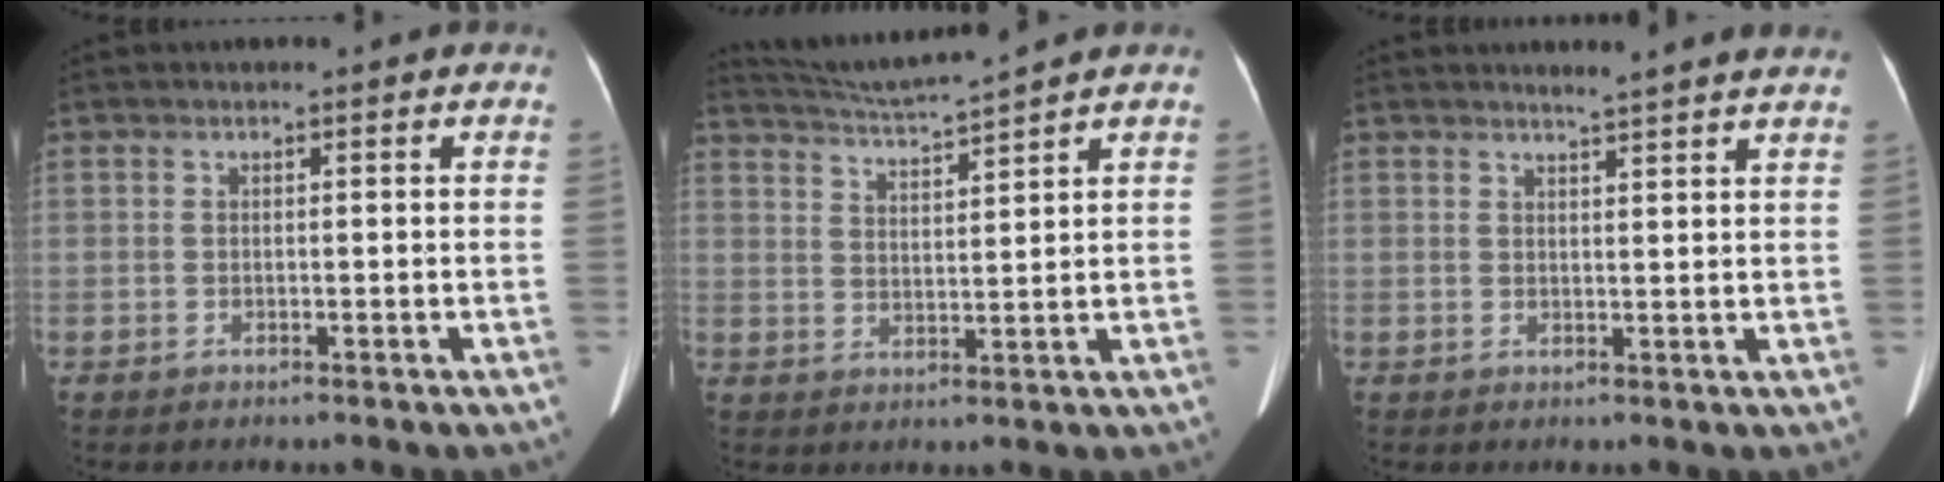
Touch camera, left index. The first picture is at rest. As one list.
[{"total": 6.8, "force": [6.4, -1.7, 1.6], "torque": [-0.042, 0.001, 0.124]}, {"total": 5.8, "force": [5.4, -0.6, 2.1], "torque": [-0.031, 0.002, 0.052]}]